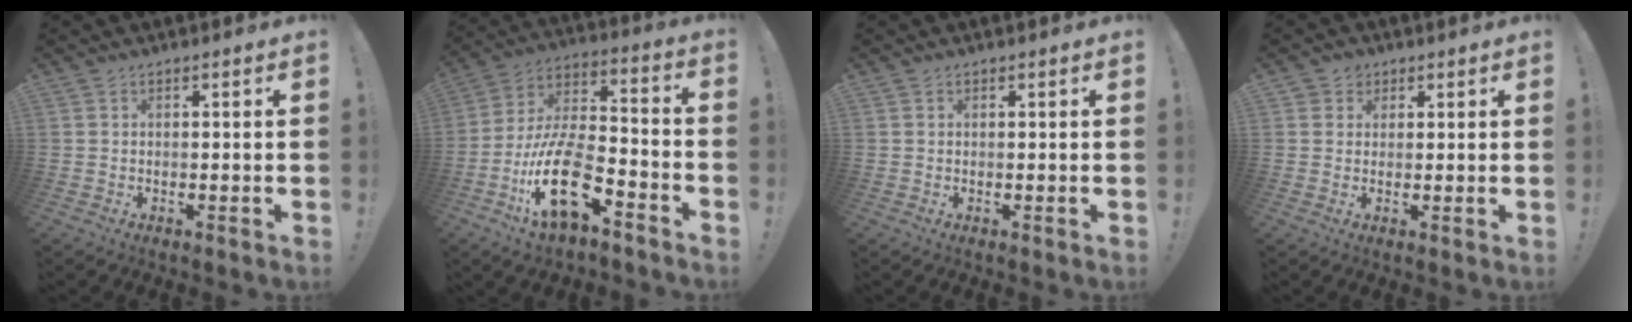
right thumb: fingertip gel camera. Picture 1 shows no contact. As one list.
[{"total": 20.4, "force": [-9.6, 8.7, 15.8], "torque": [-0.315, 0.053, -0.159]}, {"total": 0.0}, {"total": 3.1, "force": [1.3, 2.8, 0.5], "torque": [-0.003, -0.003, 0.024]}]